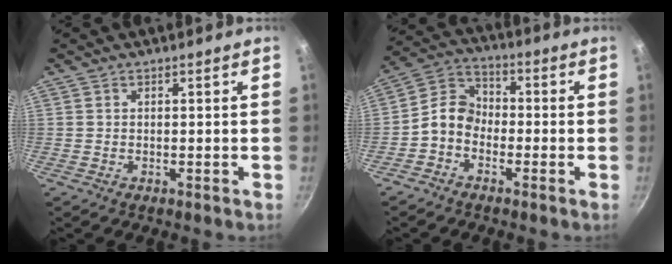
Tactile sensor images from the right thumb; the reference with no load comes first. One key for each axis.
{"total": 7.1, "fx": -2.4, "fy": 5.3, "fz": 4.0, "tx": -0.061, "ty": 0.038, "tz": -0.069}